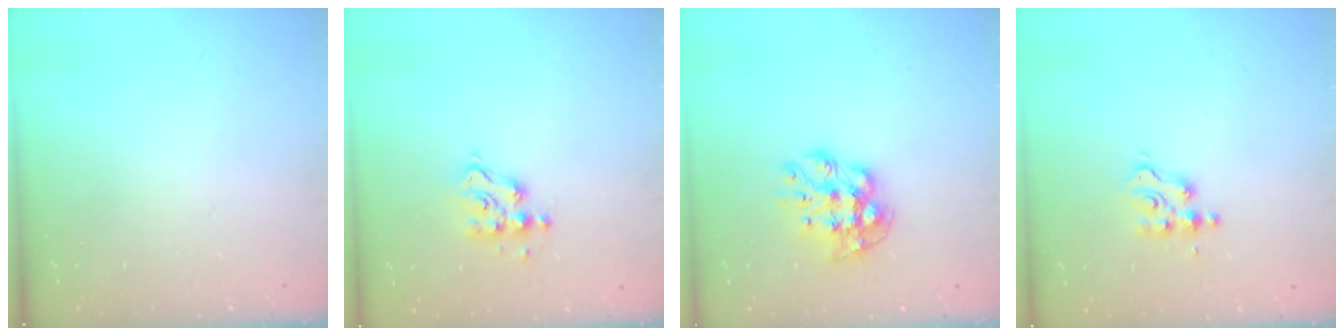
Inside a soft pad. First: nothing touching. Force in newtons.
{"total": 6.3, "press": 6.3, "slide": 0.2}
{"total": 9.9, "press": 9.9, "slide": 0.7}
{"total": 4.3, "press": 4.3, "slide": 0.1}